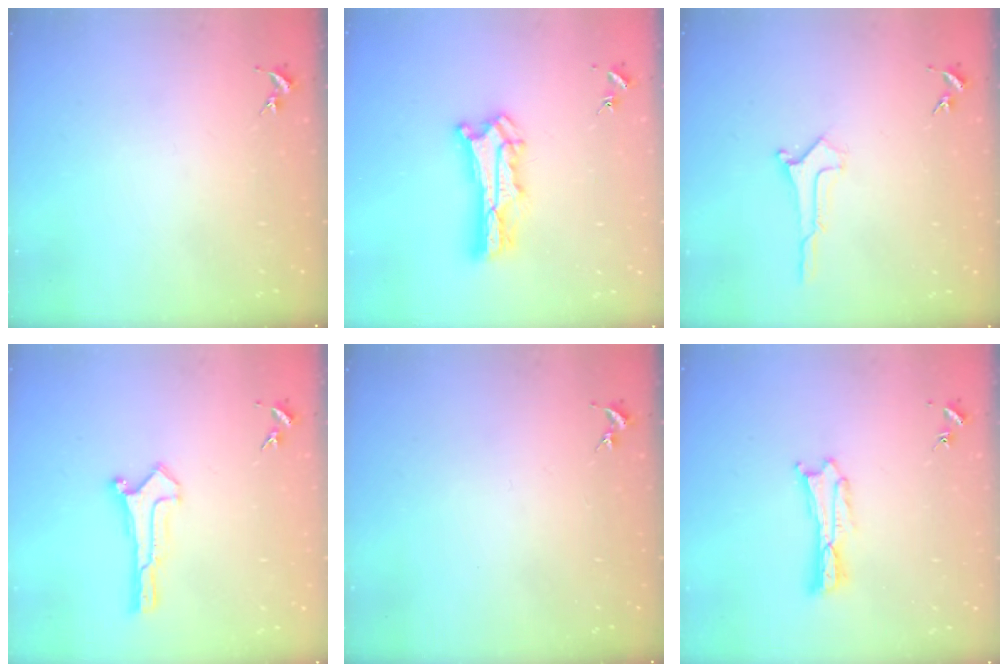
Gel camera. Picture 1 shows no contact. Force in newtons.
{"total": 8.5, "press": 8.5, "slide": 0.6}
{"total": 0.6, "press": 0.6, "slide": 0.1}
{"total": 0.0}
{"total": 0.0}
{"total": 0.9, "press": 0.9, "slide": 0.2}